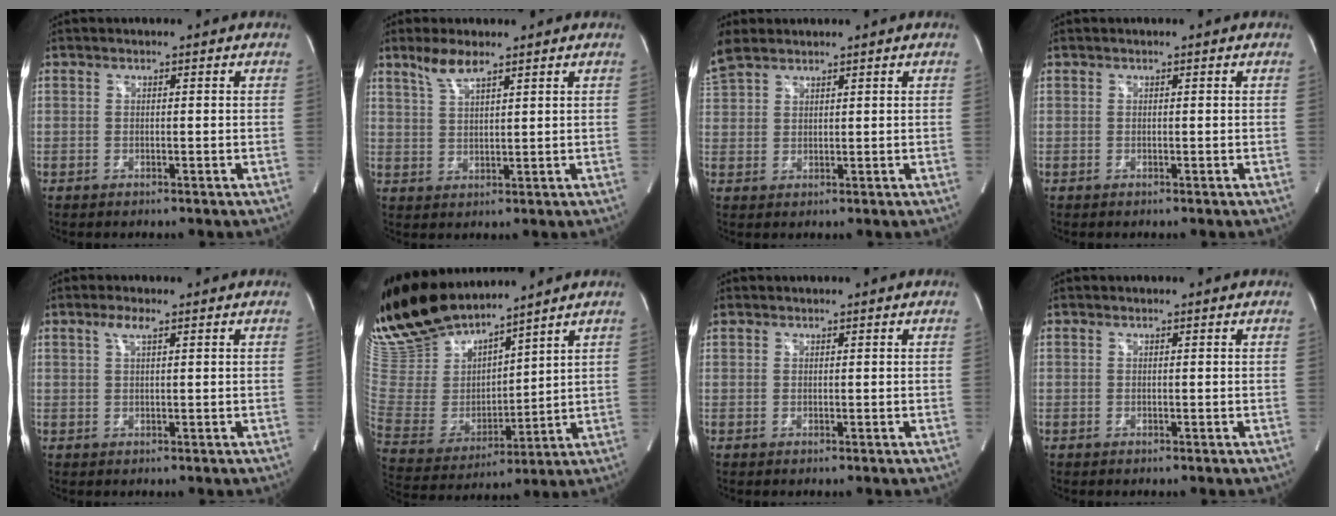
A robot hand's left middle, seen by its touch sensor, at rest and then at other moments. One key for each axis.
{"total": 4.4, "fx": 3.4, "fy": 0.7, "fz": 2.7, "tx": -0.062, "ty": 0.005, "tz": 0.071}
{"total": 5.5, "fx": 4.6, "fy": 2.1, "fz": 2.2, "tx": -0.062, "ty": 0.022, "tz": 0.102}
{"total": 0.0}
{"total": 2.2, "fx": 1.3, "fy": 0.3, "fz": 1.8, "tx": -0.042, "ty": 0.006, "tz": 0.026}
{"total": 17.9, "fx": 15.8, "fy": 4.2, "fz": 7.4, "tx": -0.152, "ty": -0.002, "tz": 0.316}
{"total": 1.0, "fx": 0.8, "fy": 0.6, "fz": 0.0, "tx": -0.006, "ty": 0.015, "tz": 0.017}
{"total": 0.0}